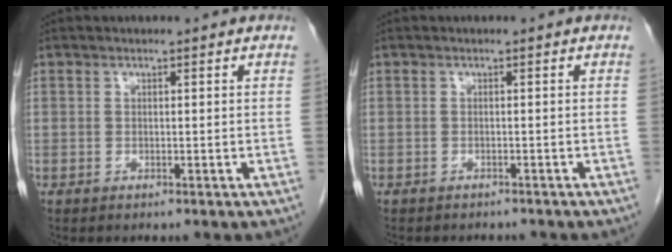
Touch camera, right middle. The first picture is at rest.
{"total": 4.7, "force": [-4.2, 1.7, 1.5], "torque": [-0.020, -0.001, -0.046]}